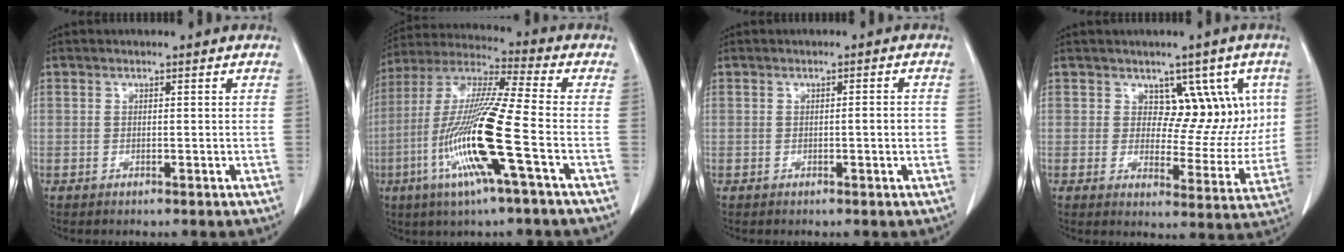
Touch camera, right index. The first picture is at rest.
{"total": 16.9, "force": [-5.3, -0.2, 16.0], "torque": [-0.331, -0.016, -0.111]}
{"total": 1.8, "force": [-0.3, 0.3, 1.7], "torque": [-0.024, 0.002, -0.006]}
{"total": 8.4, "force": [3.3, 5.4, 5.6], "torque": [-0.042, 0.009, 0.050]}